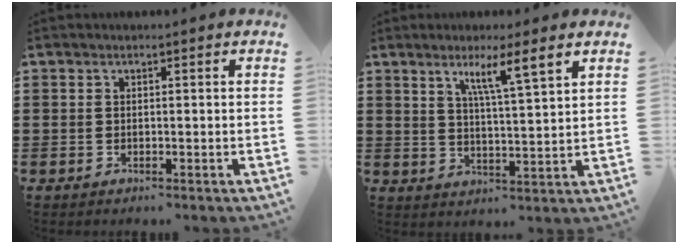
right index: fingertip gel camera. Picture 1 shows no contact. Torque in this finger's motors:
{"motor_torque": [0.71, 0.63, 0.20, 0.11]}